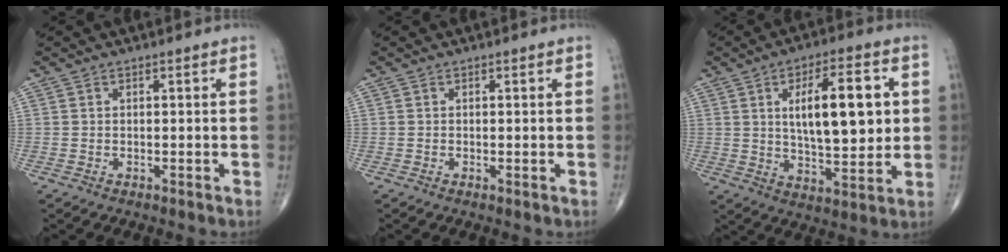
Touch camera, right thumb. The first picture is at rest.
{"total": 0.0}
{"total": 15.8, "force": [3.0, 6.2, 14.2], "torque": [-0.194, -0.014, 0.049]}